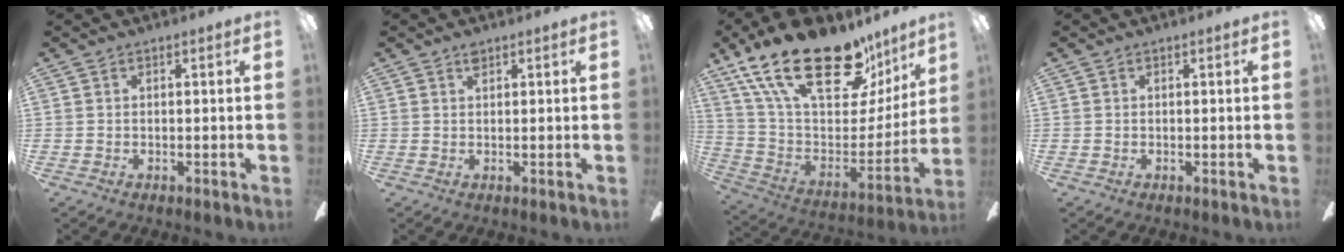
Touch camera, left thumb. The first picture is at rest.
{"total": 1.4, "force": [1.0, 0.6, 0.7], "torque": [-0.017, 0.002, 0.019]}
{"total": 28.9, "force": [18.3, 12.9, 18.2], "torque": [-0.312, -0.117, 0.323]}
{"total": 0.0}